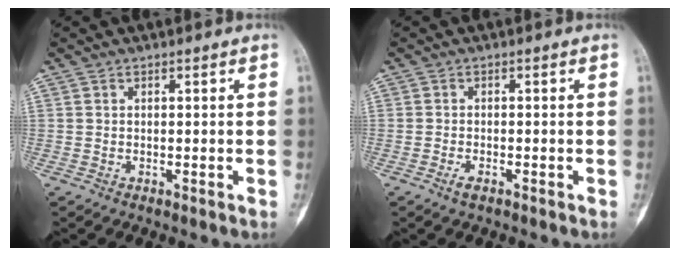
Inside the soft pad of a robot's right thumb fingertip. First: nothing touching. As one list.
[{"total": 1.6, "force": [-1.0, 0.6, 1.1], "torque": [-0.028, 0.004, -0.021]}]